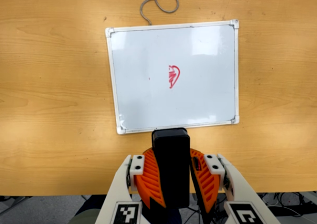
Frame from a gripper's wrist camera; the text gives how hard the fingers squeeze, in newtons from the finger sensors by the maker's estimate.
{"total": 12.8, "left": 11.8, "right": 13.8}